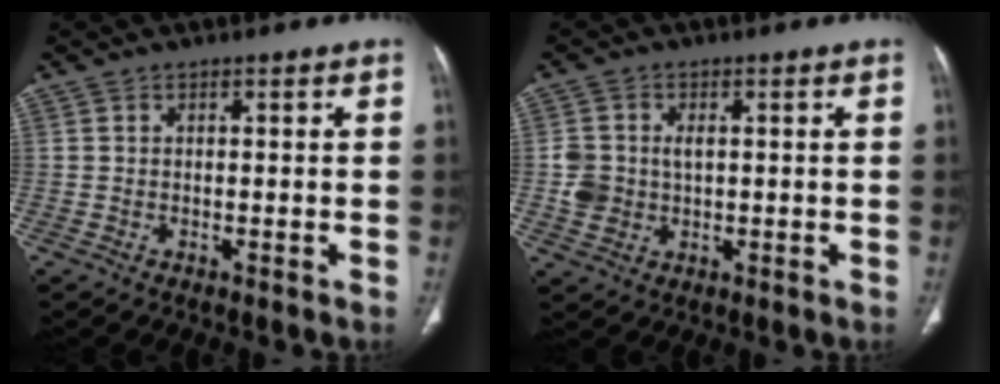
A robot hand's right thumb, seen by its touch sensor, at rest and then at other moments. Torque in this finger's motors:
{"motor_torque": [1.18, 0.63, 0.62, 0.15, 0.03]}